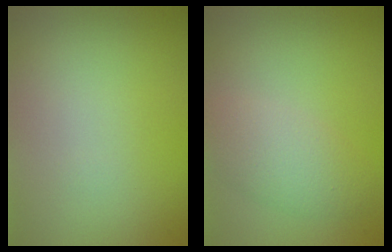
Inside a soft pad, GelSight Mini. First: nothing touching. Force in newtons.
{"total": 3.1, "press": 3.1, "slide": 0.0}